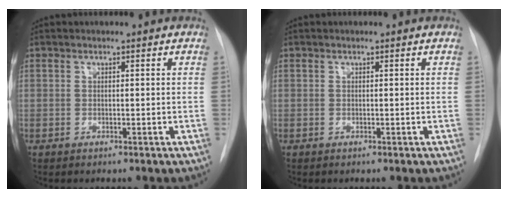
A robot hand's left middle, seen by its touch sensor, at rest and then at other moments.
{"total": 0.0}